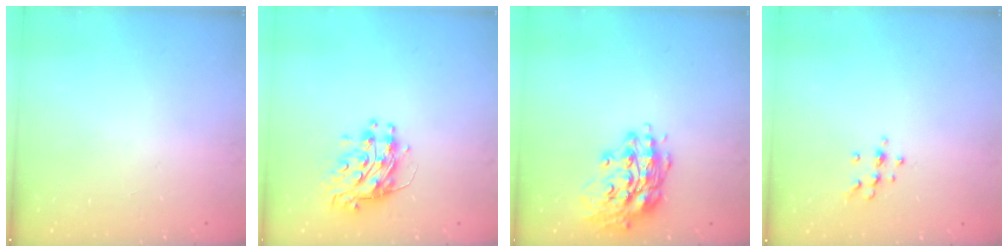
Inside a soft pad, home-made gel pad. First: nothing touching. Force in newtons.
{"total": 9.8, "press": 9.8, "slide": 1.1}
{"total": 15.0, "press": 14.7, "slide": 2.6}
{"total": 7.1, "press": 7.0, "slide": 1.3}